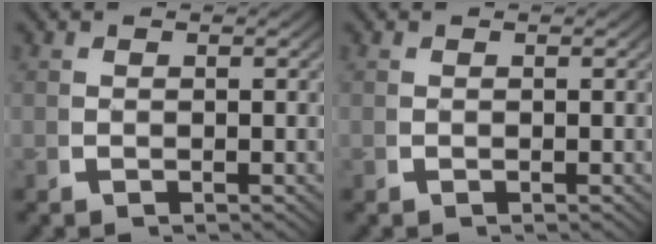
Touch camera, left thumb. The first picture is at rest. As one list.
[{"total": 0.0}]